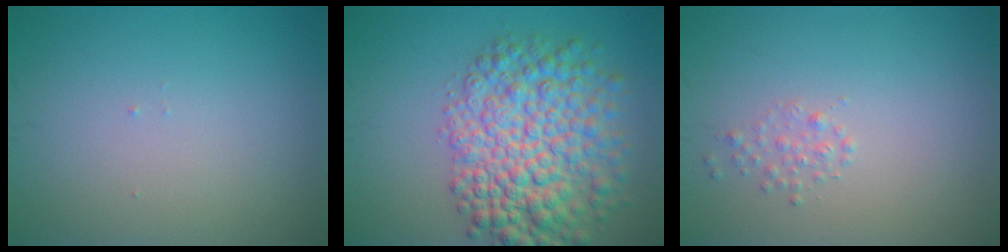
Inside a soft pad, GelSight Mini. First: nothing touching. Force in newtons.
{"total": 8.9, "press": 8.9, "slide": 0.2}
{"total": 1.0, "press": 1.0, "slide": 0.1}